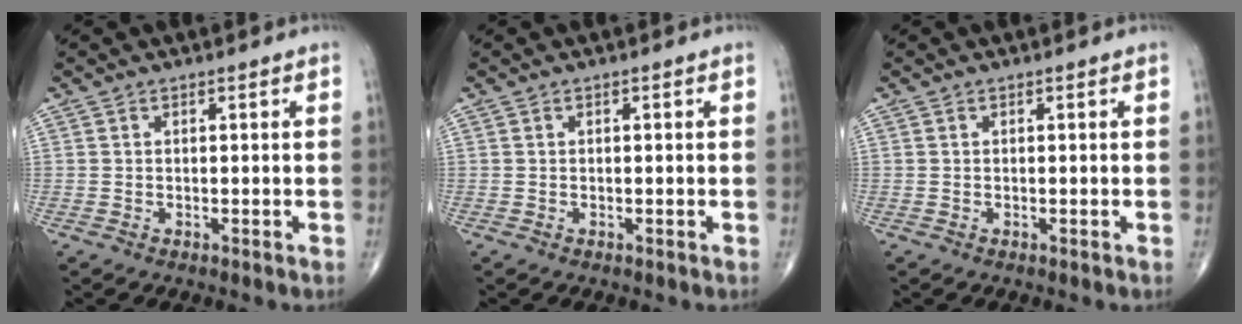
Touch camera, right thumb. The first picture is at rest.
{"total": 0.0}
{"total": 0.0}